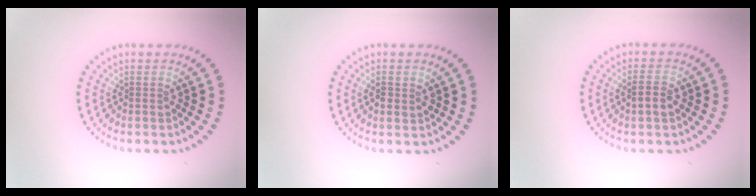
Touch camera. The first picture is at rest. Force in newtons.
{"total": 1.4, "press": 1.3, "slide": 0.3}
{"total": 1.9, "press": 1.8, "slide": 0.3}